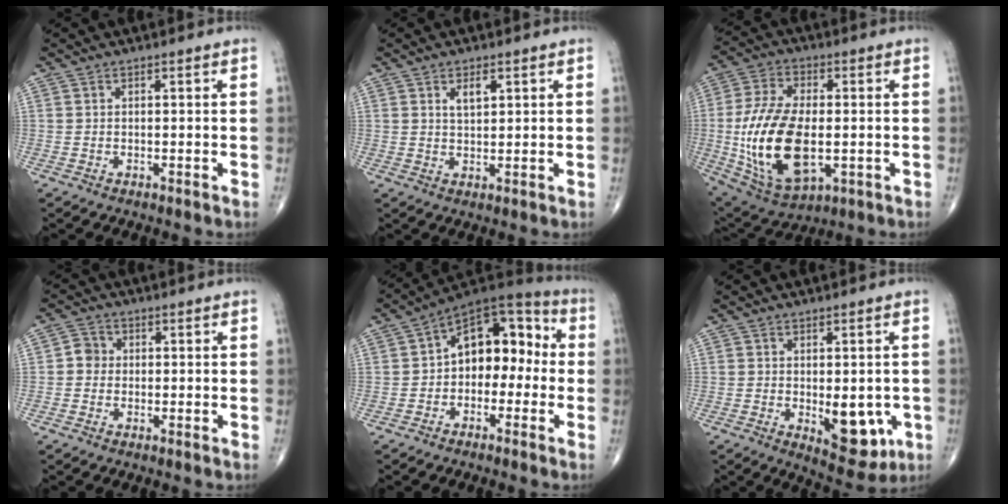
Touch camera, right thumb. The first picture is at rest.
{"total": 3.4, "force": [1.5, 1.6, 2.6], "torque": [-0.037, -0.010, 0.028]}
{"total": 20.5, "force": [-2.2, 10.8, 17.3], "torque": [-0.343, -0.005, -0.023]}
{"total": 2.9, "force": [-0.1, 2.7, 1.0], "torque": [0.000, 0.007, -0.008]}
{"total": 13.6, "force": [-0.5, 8.9, 10.2], "torque": [-0.104, 0.048, -0.028]}
{"total": 9.1, "force": [-1.8, 4.7, 7.6], "torque": [-0.069, -0.013, -0.011]}